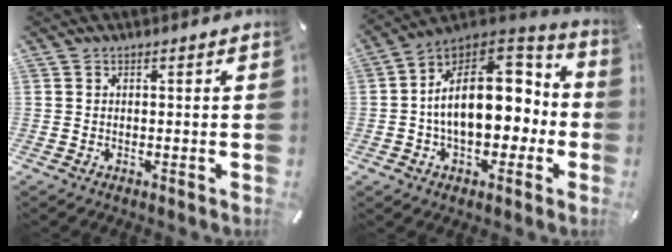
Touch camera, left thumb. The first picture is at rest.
{"total": 21.0, "force": [0.6, 14.1, 15.6], "torque": [-0.237, -0.003, 0.018]}